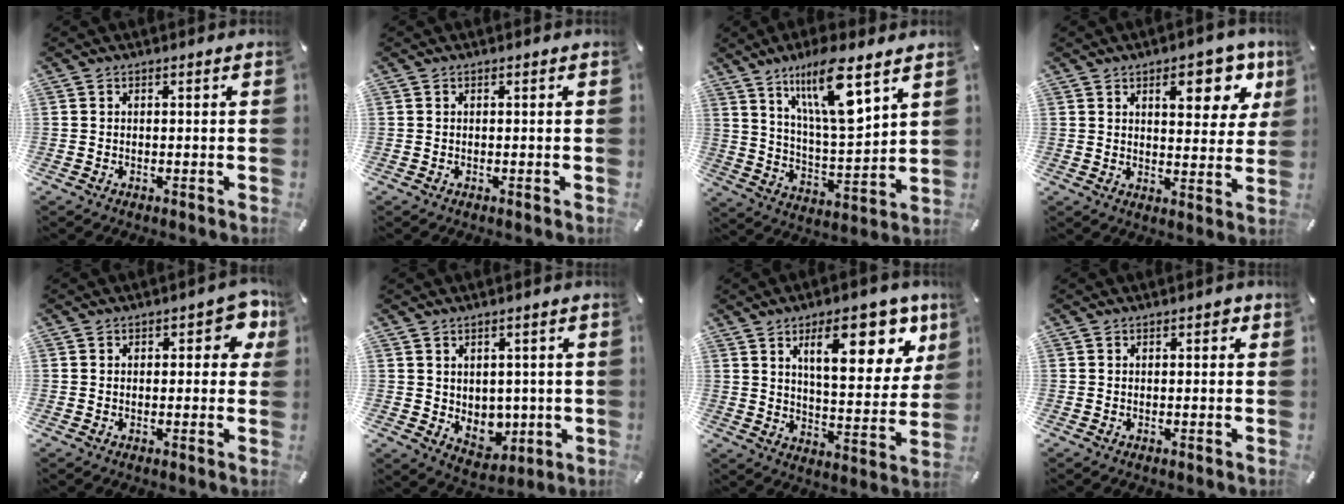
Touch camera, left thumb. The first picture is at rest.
{"total": 0.0}
{"total": 16.5, "force": [10.4, 4.6, 11.9], "torque": [-0.213, -0.044, 0.173]}
{"total": 11.8, "force": [6.1, 5.6, 8.5], "torque": [-0.096, -0.023, 0.096]}
{"total": 5.6, "force": [1.8, 2.9, 4.4], "torque": [-0.043, -0.004, 0.021]}
{"total": 5.7, "force": [1.5, 5.2, 1.7], "torque": [-0.009, -0.018, 0.032]}
{"total": 18.9, "force": [9.7, 7.9, 14.1], "torque": [-0.202, -0.036, 0.151]}
{"total": 1.2, "force": [0.4, 0.7, 0.9], "torque": [-0.009, 0.002, 0.003]}